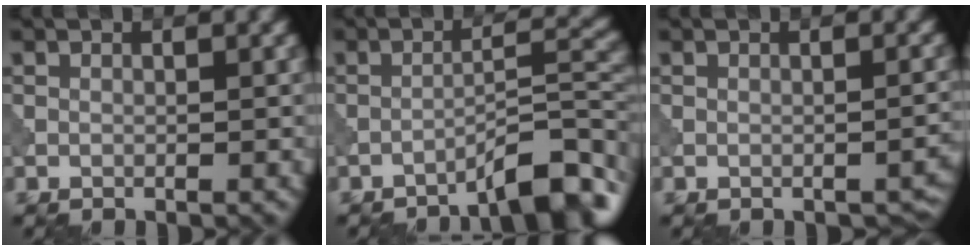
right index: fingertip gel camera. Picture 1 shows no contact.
{"total": 5.9, "force": [-4.4, 0.9, 3.9], "torque": [-0.051, 0.018, -0.068]}
{"total": 1.3, "force": [-1.0, 0.5, 0.6], "torque": [-0.005, -0.001, -0.012]}